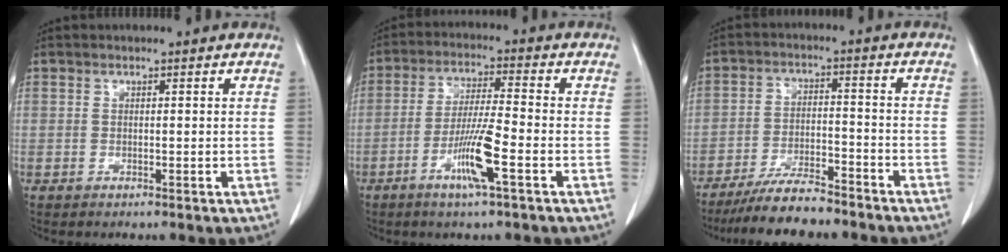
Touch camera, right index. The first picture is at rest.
{"total": 8.3, "force": [-3.7, -0.1, 7.5], "torque": [-0.145, -0.010, -0.071]}
{"total": 9.5, "force": [-8.4, 1.6, 4.1], "torque": [-0.070, -0.013, -0.144]}